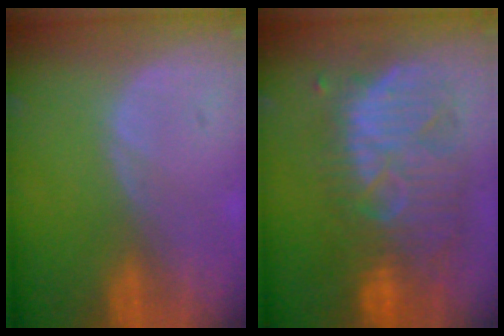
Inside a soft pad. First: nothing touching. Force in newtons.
{"total": 10.5, "press": 10.2, "slide": 2.6}